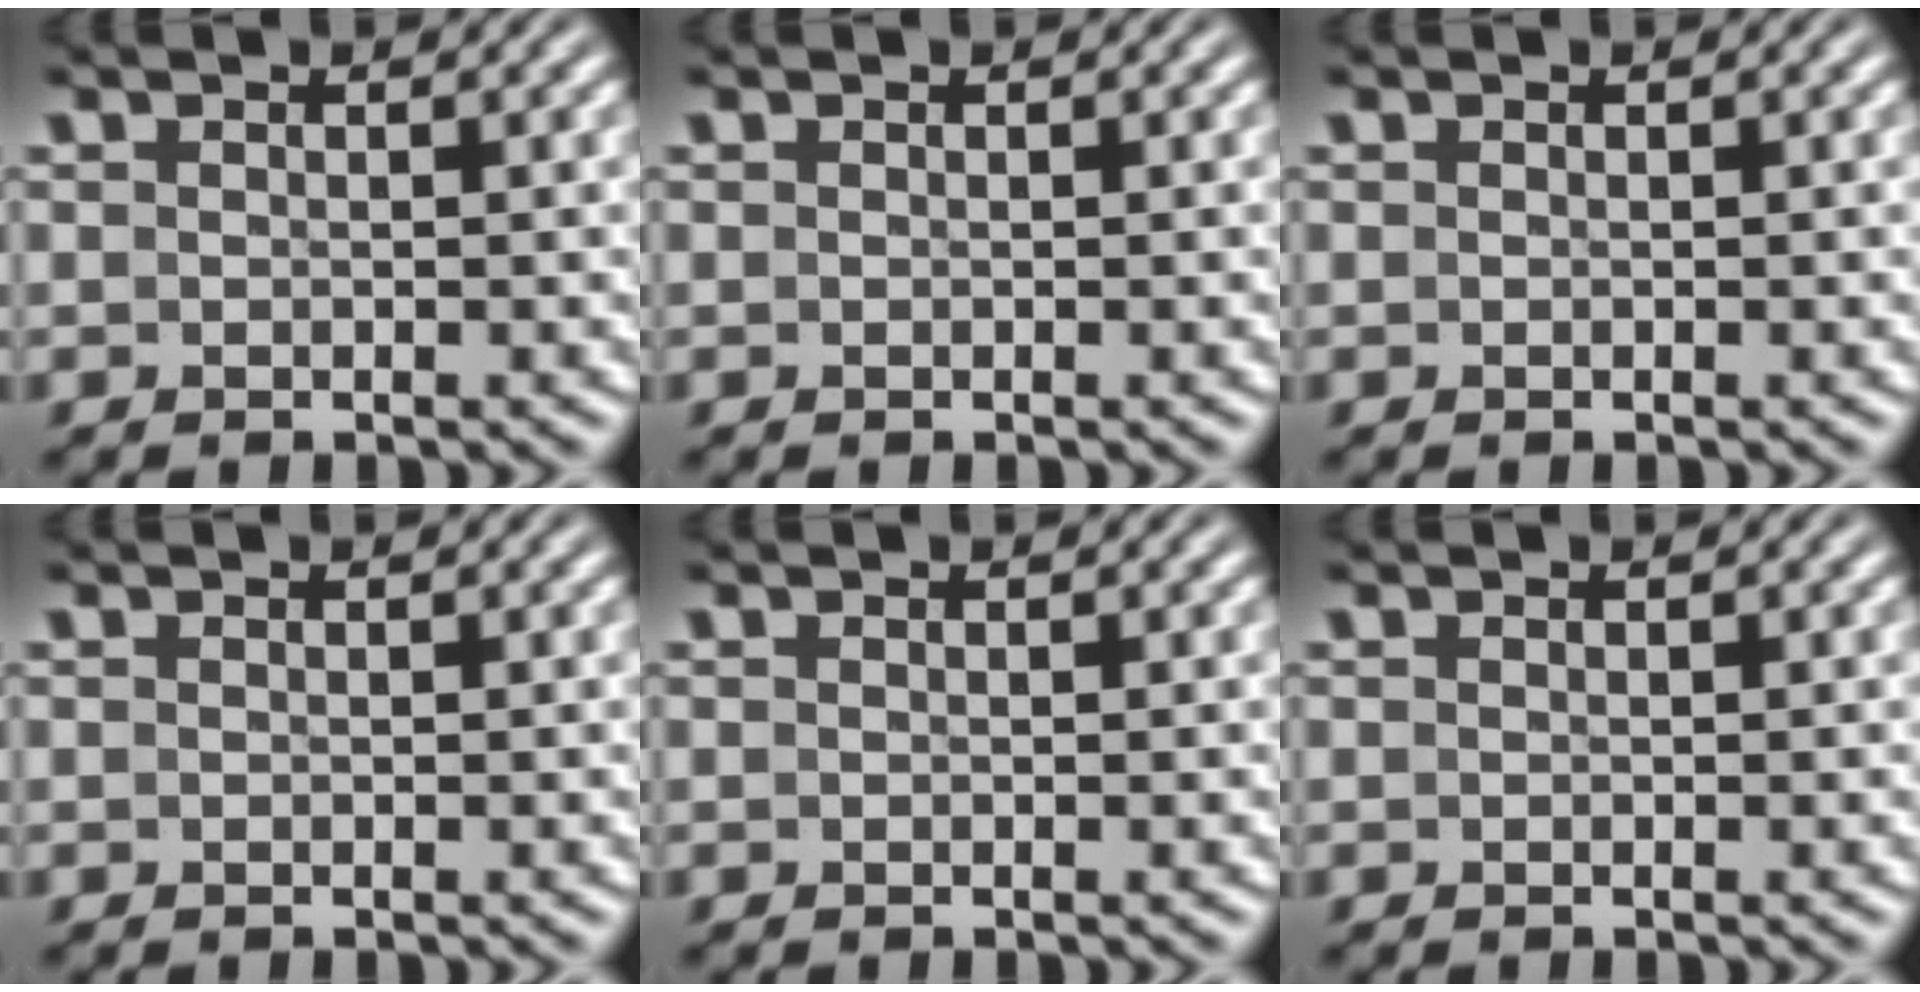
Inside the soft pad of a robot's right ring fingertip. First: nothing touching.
{"total": 0.0}
{"total": 0.0}
{"total": 0.0}
{"total": 0.0}
{"total": 0.0}